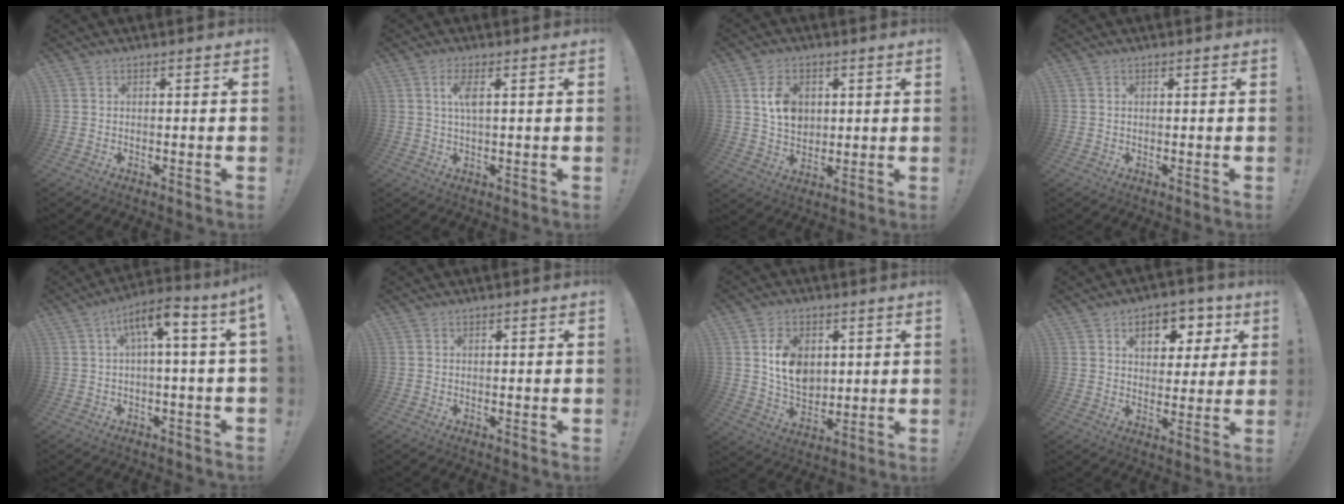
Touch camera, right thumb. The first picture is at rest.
{"total": 4.6, "force": [1.3, 0.9, 4.3], "torque": [-0.086, 0.001, 0.020]}
{"total": 8.7, "force": [2.5, 6.8, 4.8], "torque": [-0.063, -0.002, 0.049]}
{"total": 0.8, "force": [0.2, 0.6, 0.4], "torque": [-0.008, 0.002, 0.003]}
{"total": 7.7, "force": [1.3, 1.2, 7.5], "torque": [-0.122, -0.005, 0.020]}
{"total": 0.0}
{"total": 11.3, "force": [3.2, 8.6, 6.6], "torque": [-0.111, -0.006, 0.060]}
{"total": 9.5, "force": [4.4, 6.5, 5.4], "torque": [-0.071, -0.018, 0.077]}